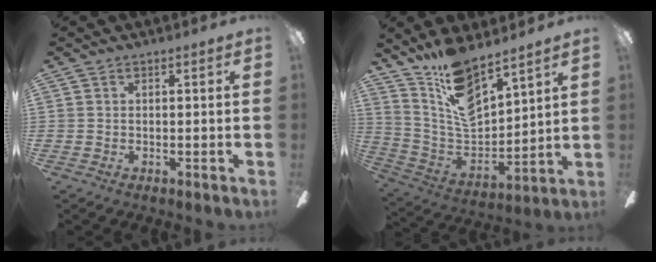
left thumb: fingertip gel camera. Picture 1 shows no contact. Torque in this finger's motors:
{"motor_torque": [0.32, 0.37, 0.09, -0.18, 0.06]}